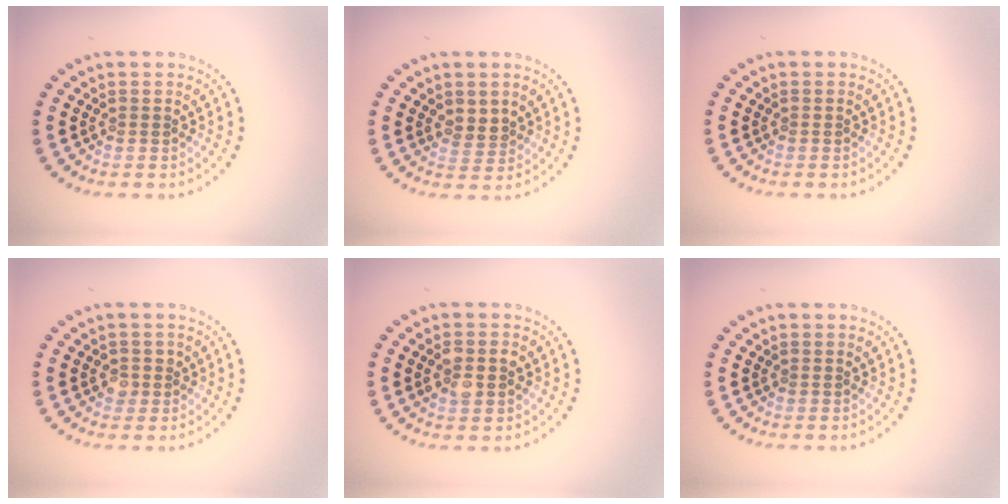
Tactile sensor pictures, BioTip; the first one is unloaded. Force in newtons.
{"total": 1.9, "press": 1.7, "slide": 0.9}
{"total": 0.0}
{"total": 1.4, "press": 1.3, "slide": 0.6}
{"total": 2.8, "press": 2.8, "slide": 0.2}
{"total": 0.0}